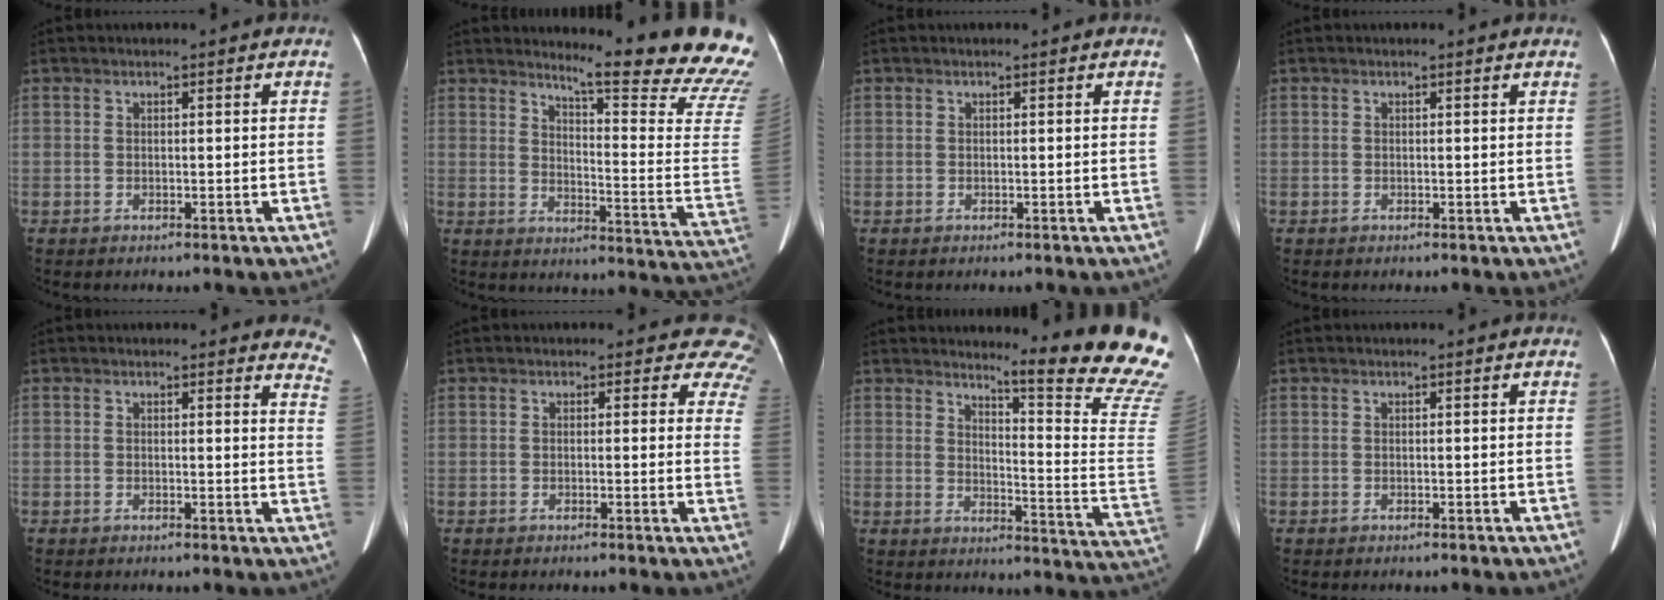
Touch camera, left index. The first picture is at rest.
{"total": 20.0, "force": [18.4, -0.5, 7.9], "torque": [-0.112, -0.142, 0.210]}
{"total": 0.5, "force": [0.5, 0.1, 0.1], "torque": [-0.006, 0.010, -0.002]}
{"total": 0.9, "force": [0.8, 0.5, 0.0], "torque": [-0.009, 0.005, 0.001]}
{"total": 7.6, "force": [7.2, 2.0, 1.2], "torque": [0.022, -0.035, 0.036]}
{"total": 7.0, "force": [5.9, 3.6, 1.3], "torque": [0.027, -0.011, 0.023]}
{"total": 18.6, "force": [16.6, -1.7, 8.1], "torque": [-0.116, -0.149, 0.191]}
{"total": 0.0}